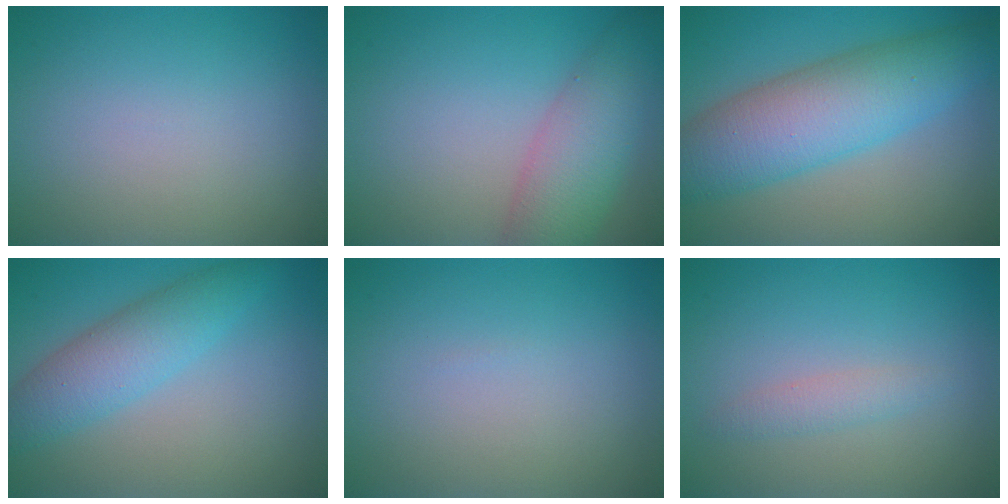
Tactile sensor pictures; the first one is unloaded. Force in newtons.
{"total": 5.6, "press": 5.6, "slide": 0.3}
{"total": 8.4, "press": 8.4, "slide": 0.1}
{"total": 4.5, "press": 4.5, "slide": 0.1}
{"total": 0.0}
{"total": 1.4, "press": 1.4, "slide": 0.0}